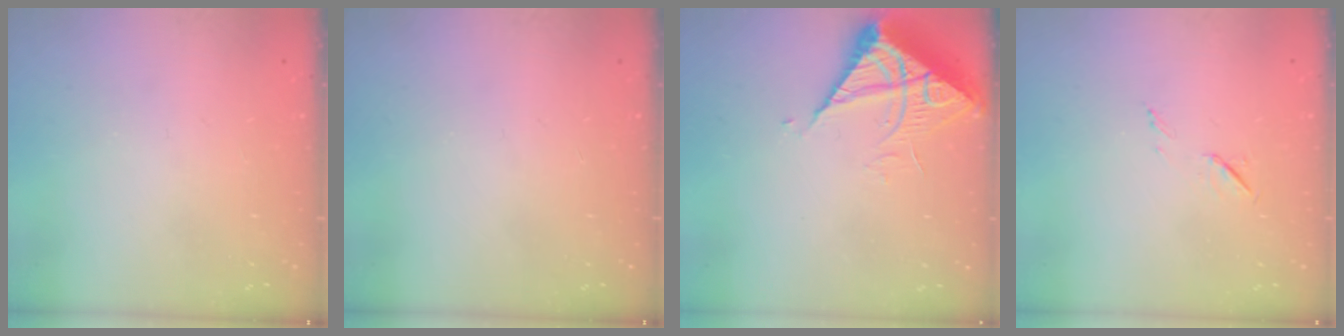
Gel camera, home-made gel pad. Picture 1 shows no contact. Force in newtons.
{"total": 0.0}
{"total": 7.8, "press": 7.8, "slide": 0.8}
{"total": 5.5, "press": 5.3, "slide": 1.5}